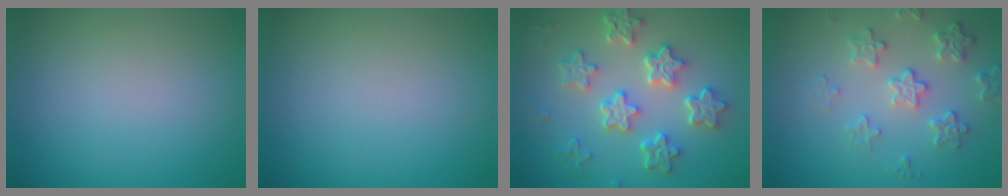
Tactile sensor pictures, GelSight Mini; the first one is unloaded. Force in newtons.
{"total": 0.0}
{"total": 5.8, "press": 4.7, "slide": 3.4}
{"total": 3.0, "press": 2.9, "slide": 0.9}